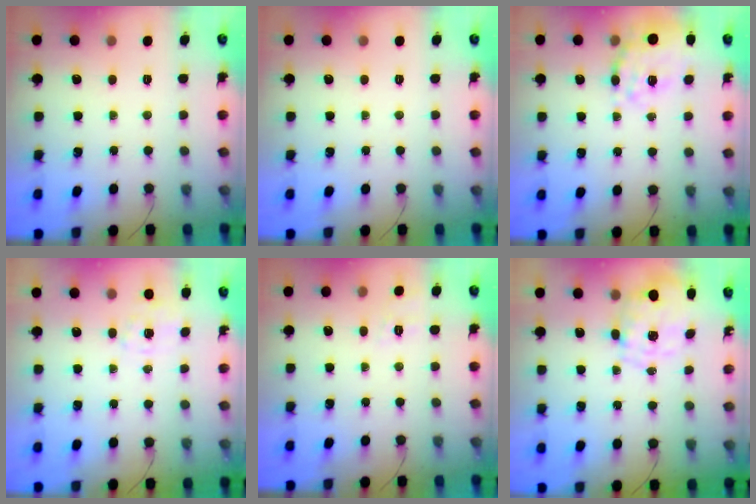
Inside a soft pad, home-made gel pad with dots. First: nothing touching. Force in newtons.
{"total": 0.0}
{"total": 16.7, "press": 16.3, "slide": 3.5}
{"total": 0.9, "press": 0.2, "slide": 0.9}
{"total": 8.1, "press": 7.9, "slide": 1.9}
{"total": 2.3, "press": 2.1, "slide": 1.0}